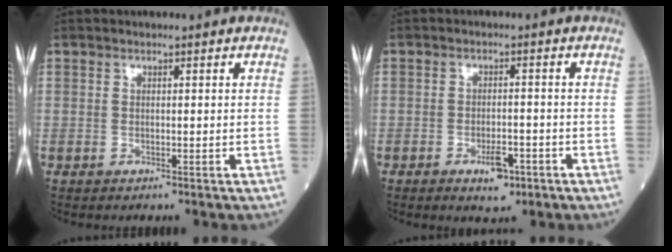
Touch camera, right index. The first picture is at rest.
{"total": 3.9, "force": [-2.1, 1.6, 2.8], "torque": [-0.044, 0.002, -0.025]}